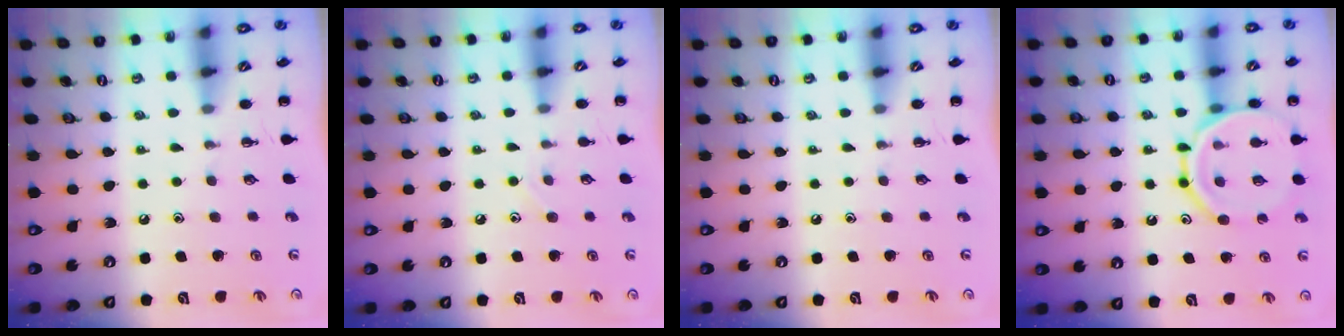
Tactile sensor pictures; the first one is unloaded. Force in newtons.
{"total": 4.8, "press": 4.4, "slide": 1.9}
{"total": 0.0}
{"total": 14.9, "press": 14.7, "slide": 1.9}